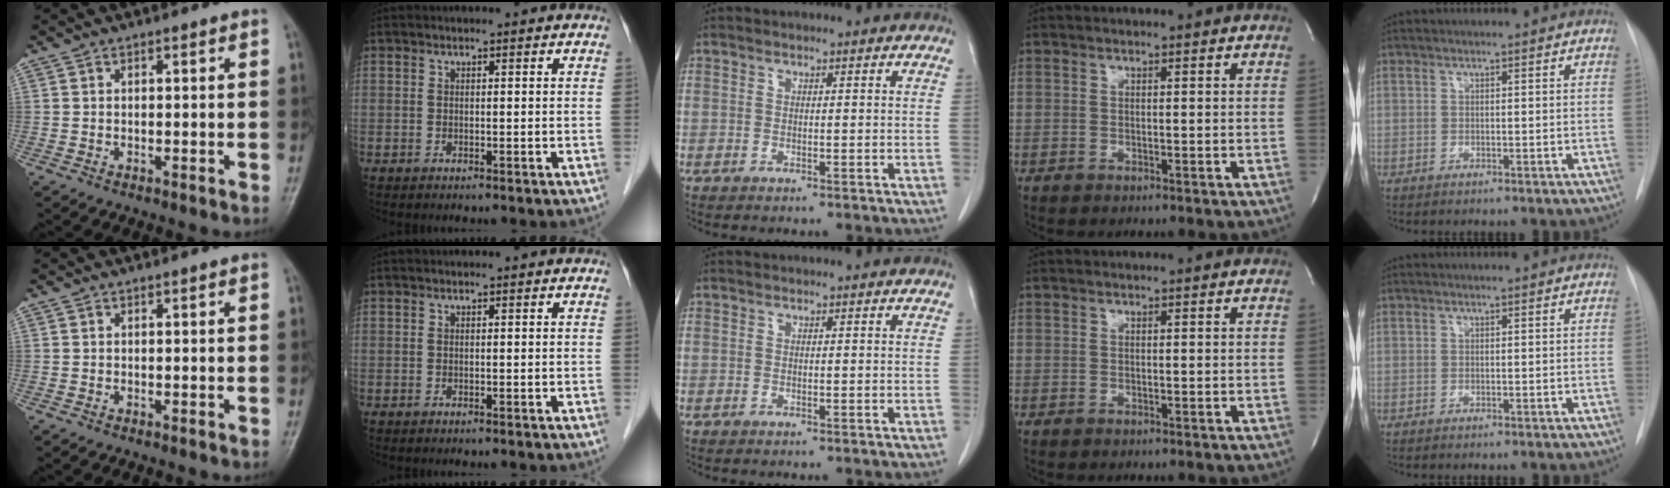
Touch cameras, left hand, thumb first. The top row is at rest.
{}